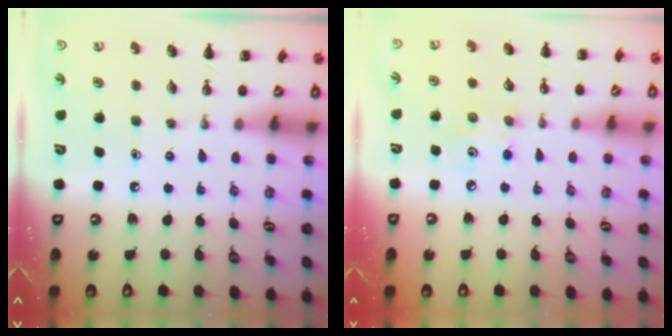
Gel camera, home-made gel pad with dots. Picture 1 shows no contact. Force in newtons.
{"total": 3.8, "press": 3.7, "slide": 0.9}